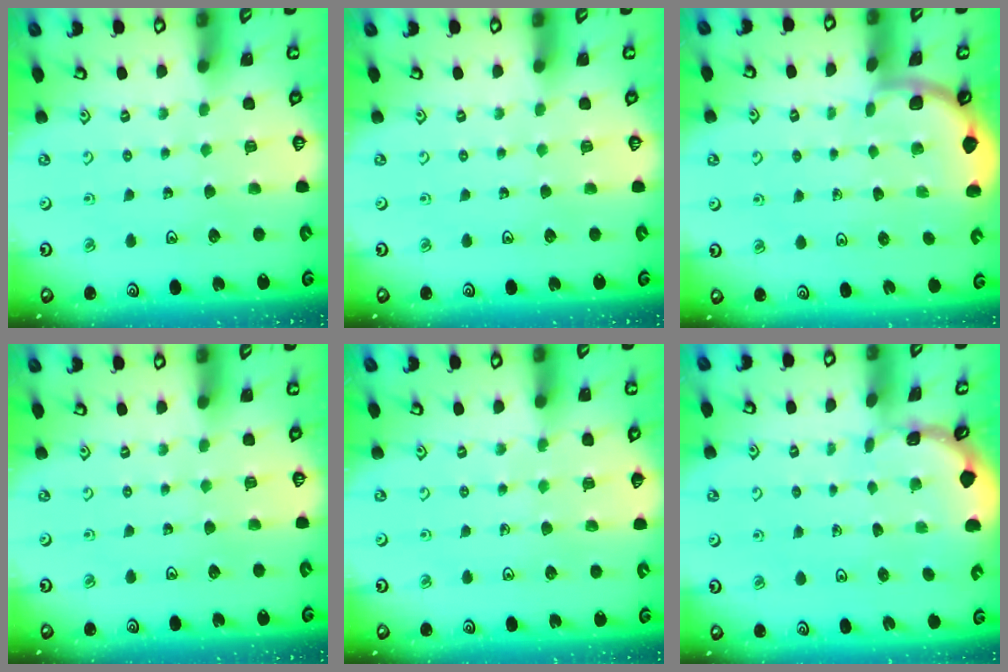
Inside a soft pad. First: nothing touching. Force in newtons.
{"total": 0.0}
{"total": 1.8, "press": 1.8, "slide": 0.0}
{"total": 0.0}
{"total": 5.9, "press": 5.8, "slide": 1.1}
{"total": 0.8, "press": 0.8, "slide": 0.1}